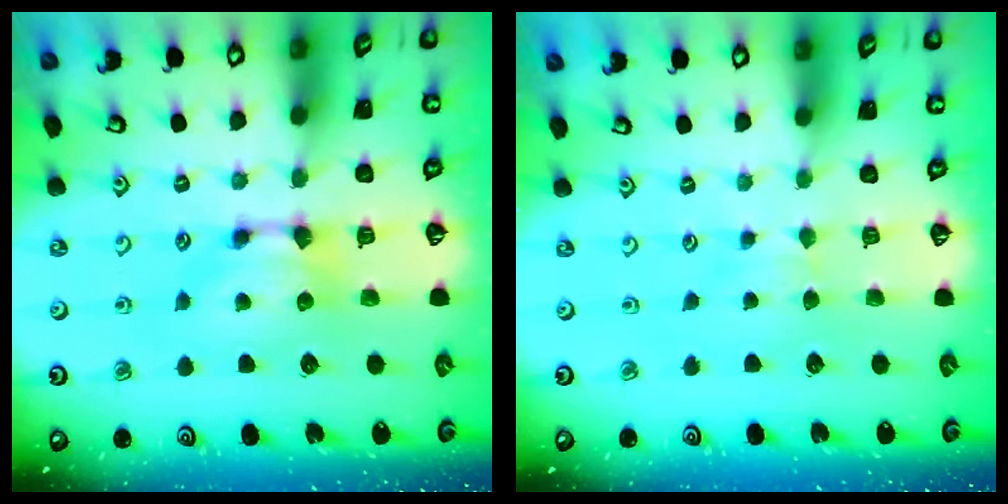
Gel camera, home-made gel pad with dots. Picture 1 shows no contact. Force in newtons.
{"total": 2.6, "press": 2.5, "slide": 0.2}